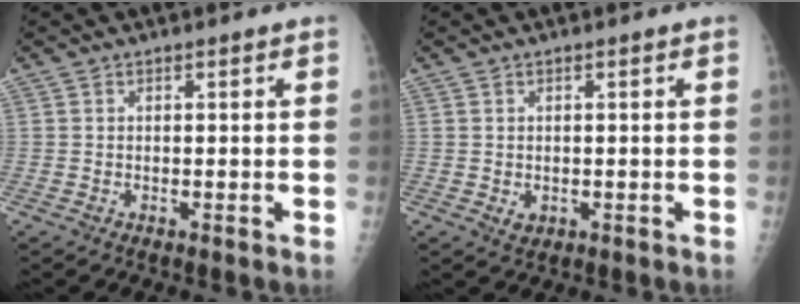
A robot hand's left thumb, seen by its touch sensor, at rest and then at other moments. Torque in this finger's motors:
{"motor_torque": [-0.04, 0.04, -0.05, -0.07, 0.00]}